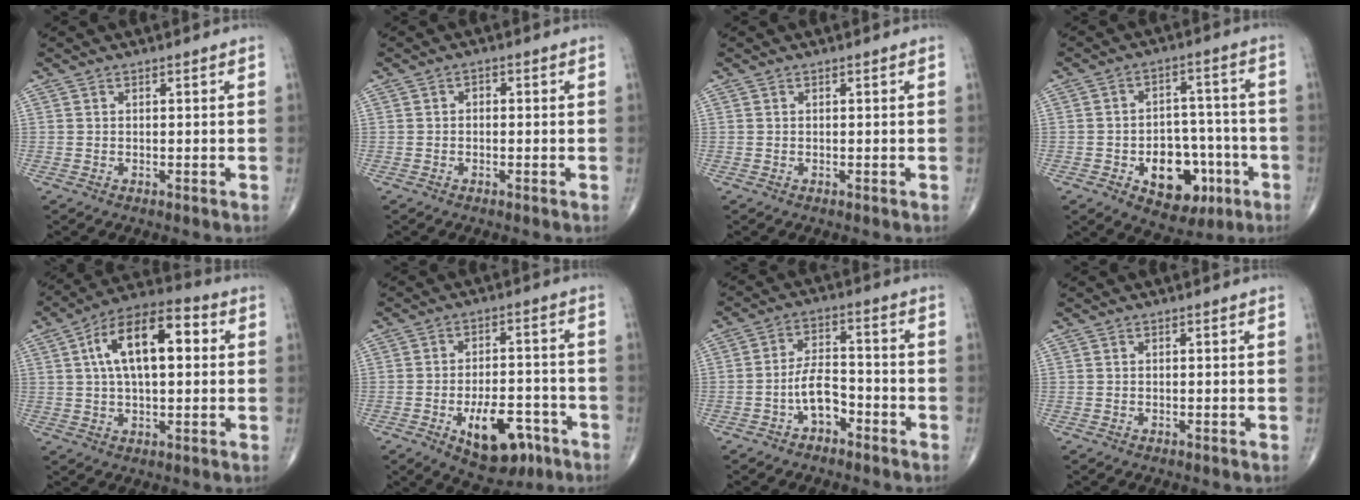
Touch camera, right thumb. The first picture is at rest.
{"total": 1.1, "force": [-0.2, 0.8, 0.7], "torque": [0.000, 0.005, -0.009]}
{"total": 0.0}
{"total": 13.4, "force": [-5.2, 9.0, 8.5], "torque": [-0.072, 0.045, -0.063]}
{"total": 15.6, "force": [3.2, 7.4, 13.3], "torque": [-0.212, 0.027, 0.045]}
{"total": 12.5, "force": [-5.7, 6.5, 9.1], "torque": [-0.107, 0.029, -0.075]}
{"total": 6.5, "force": [-3.2, 3.7, 4.3], "torque": [-0.060, 0.037, -0.061]}
{"total": 0.0}